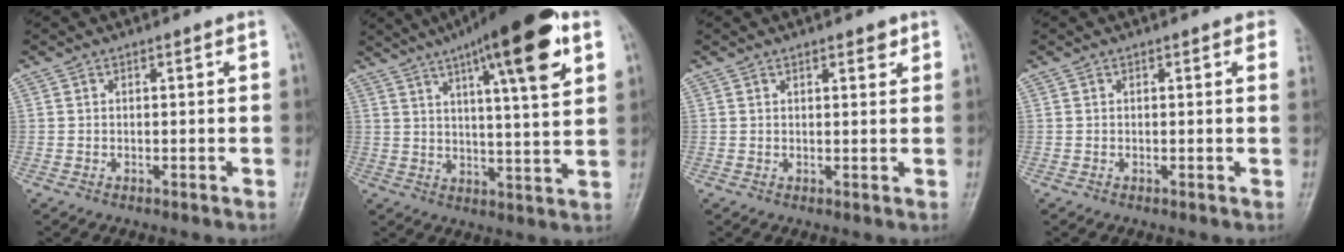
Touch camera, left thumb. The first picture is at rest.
{"total": 19.2, "force": [9.8, 3.8, 16.1], "torque": [-0.228, -0.019, 0.144]}
{"total": 2.4, "force": [1.6, 1.0, 1.6], "torque": [-0.012, -0.008, 0.020]}
{"total": 2.0, "force": [1.4, 0.8, 1.2], "torque": [0.003, 0.002, 0.006]}